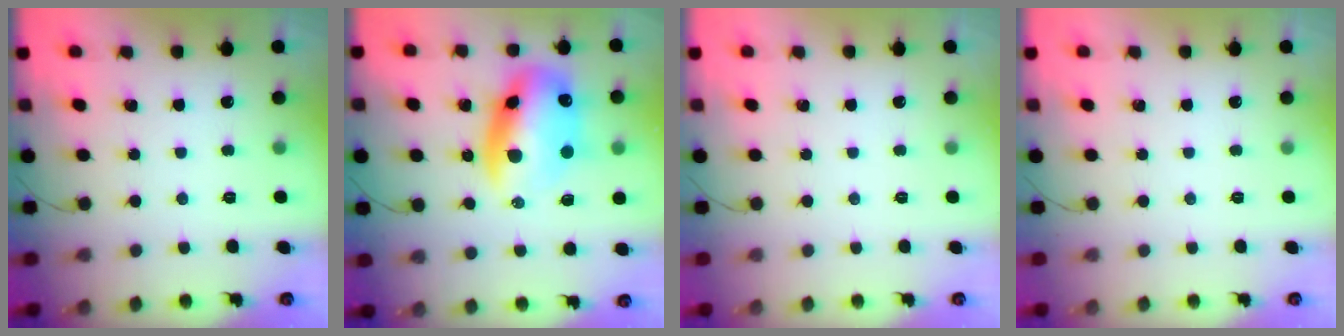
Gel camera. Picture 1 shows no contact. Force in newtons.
{"total": 15.7, "press": 15.2, "slide": 4.1}
{"total": 0.0}
{"total": 0.0}